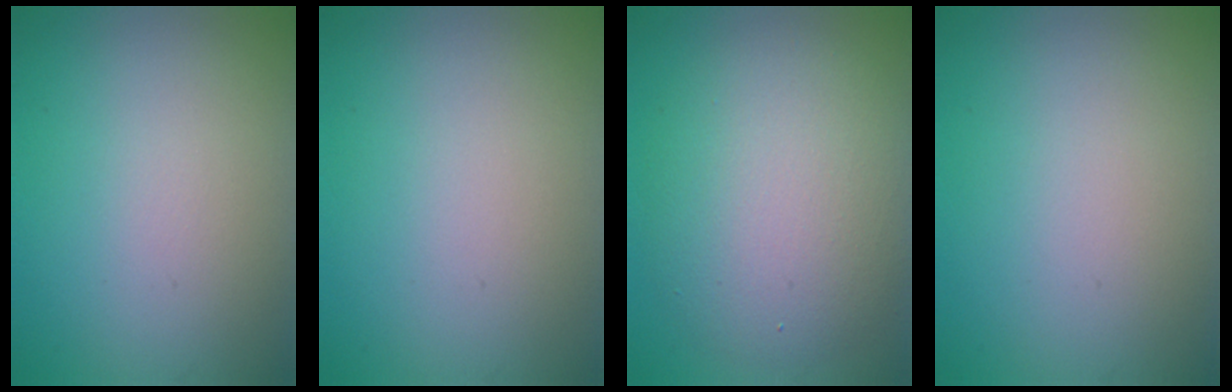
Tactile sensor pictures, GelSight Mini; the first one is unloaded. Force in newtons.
{"total": 0.0}
{"total": 7.2, "press": 7.2, "slide": 0.3}
{"total": 0.0}